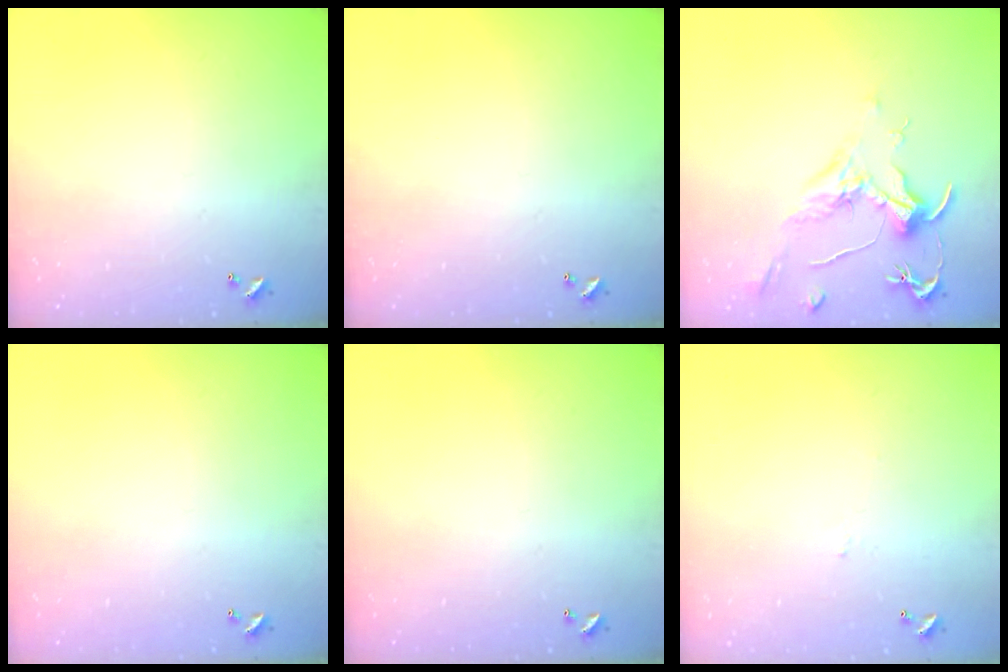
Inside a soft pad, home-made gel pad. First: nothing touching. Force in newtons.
{"total": 0.0}
{"total": 2.1, "press": 2.0, "slide": 0.8}
{"total": 0.0}
{"total": 0.0}
{"total": 1.7, "press": 1.6, "slide": 0.3}